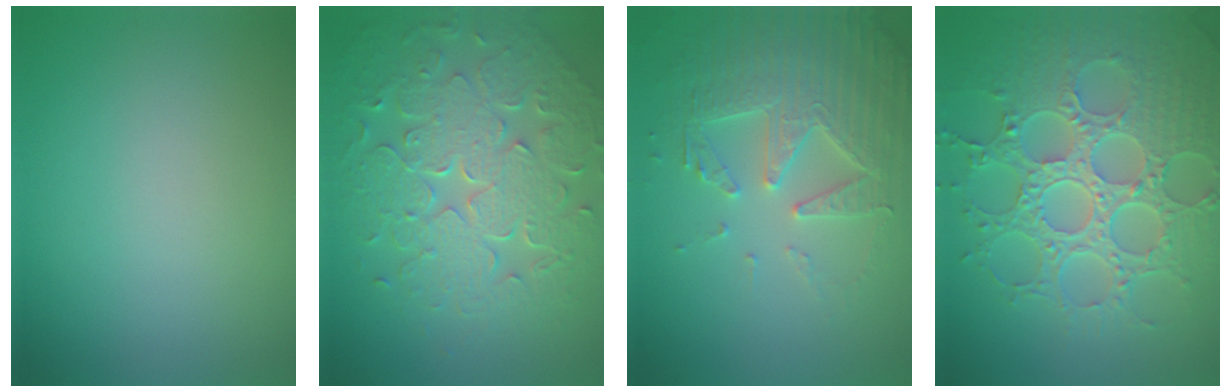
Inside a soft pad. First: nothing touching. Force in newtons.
{"total": 8.7, "press": 6.3, "slide": 6.1}
{"total": 4.8, "press": 4.4, "slide": 2.0}
{"total": 8.7, "press": 6.5, "slide": 5.8}